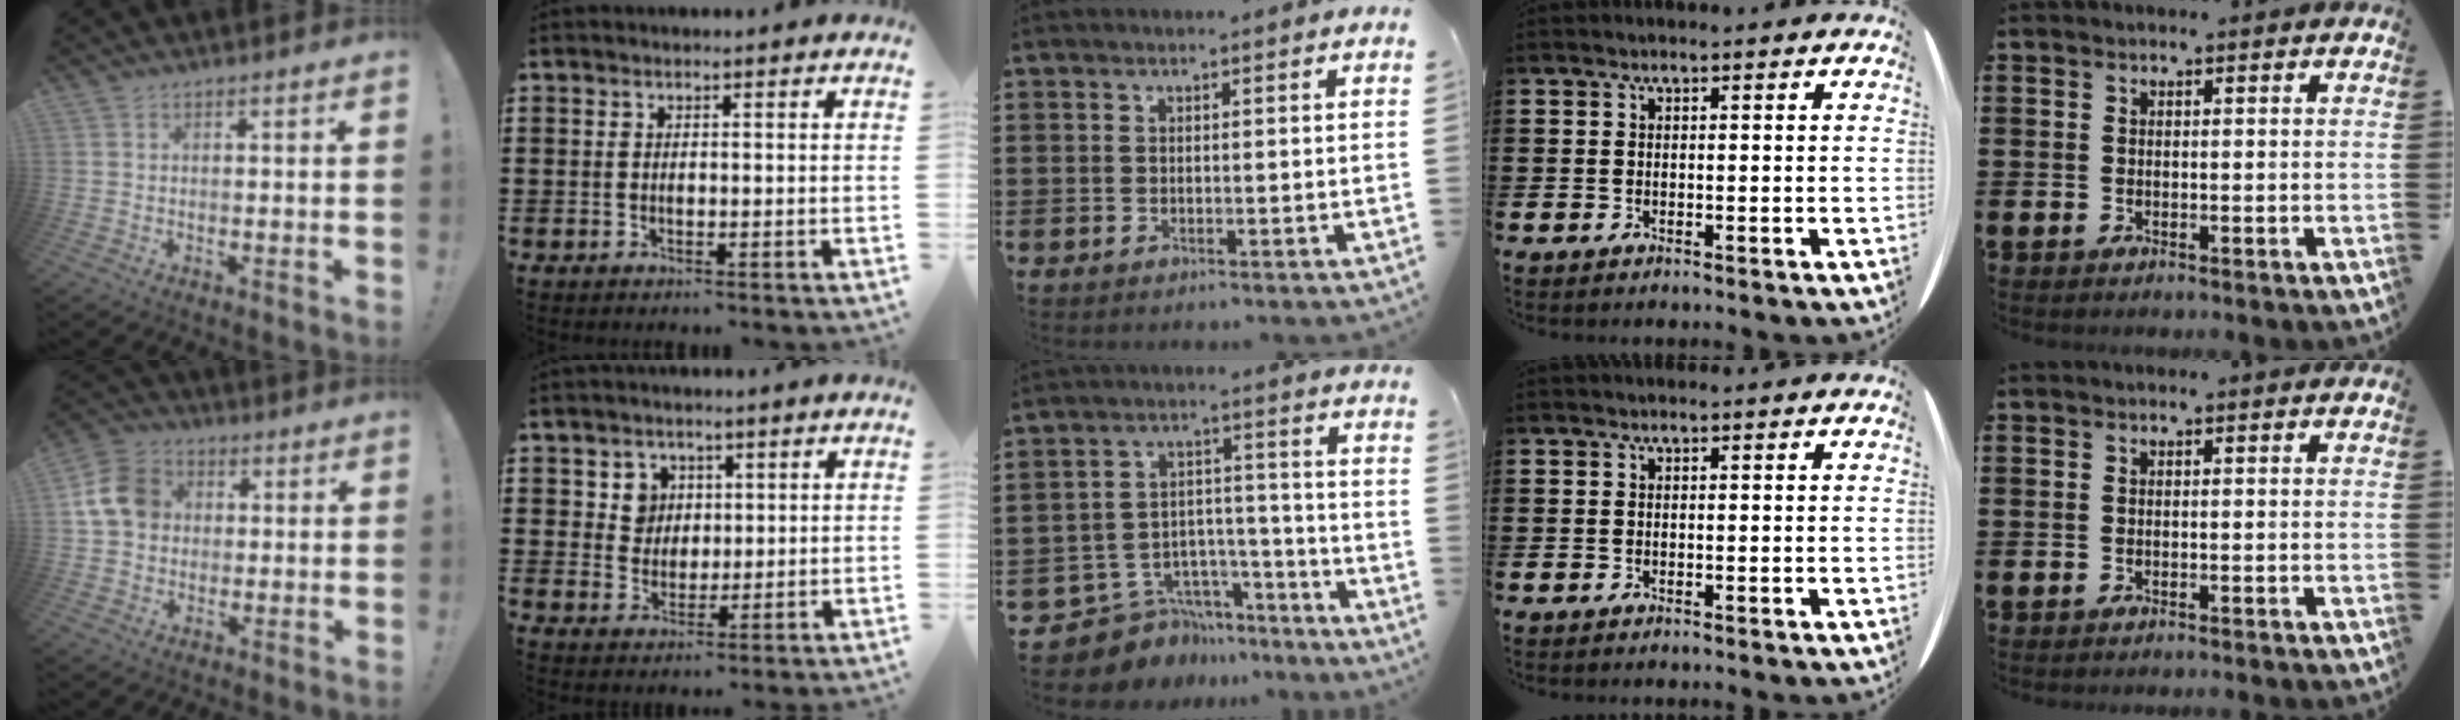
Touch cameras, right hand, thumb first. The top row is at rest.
{"thumb": {"total": 11.8, "force": [1.9, 9.9, 6.2], "torque": [-0.104, 0.012, 0.041]}, "index": {"total": 4.1, "force": [1.7, 3.6, 0.9], "torque": [-0.028, 0.009, 0.030]}, "middle": {"total": 8.2, "force": [-6.9, 4.3, 1.0], "torque": [-0.029, 0.013, -0.129]}}